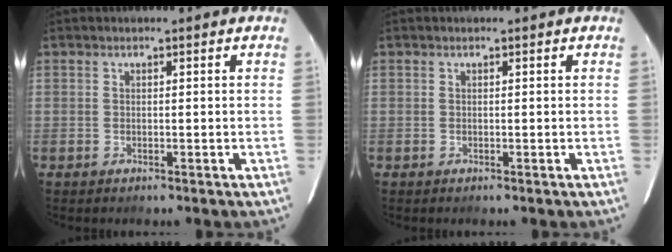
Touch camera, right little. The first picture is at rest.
{"total": 0.0}